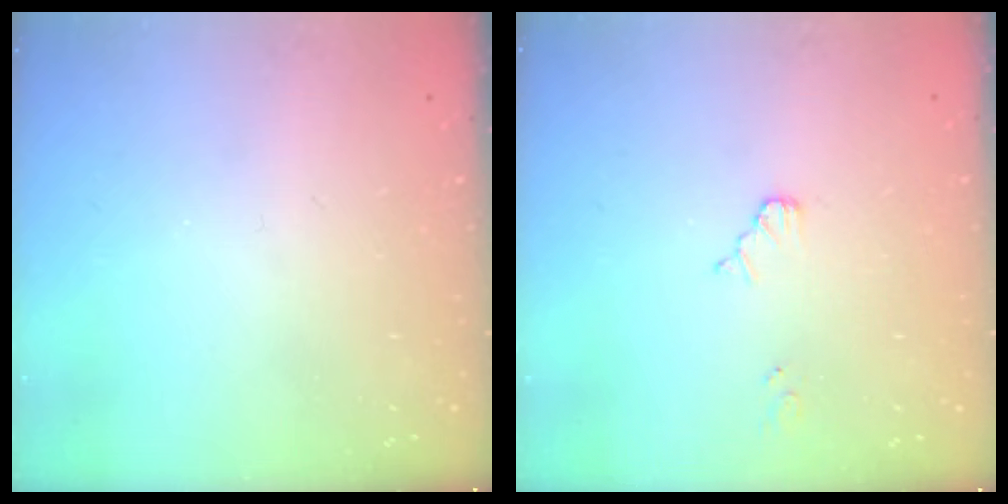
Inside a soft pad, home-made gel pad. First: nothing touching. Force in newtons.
{"total": 2.9, "press": 2.8, "slide": 0.4}